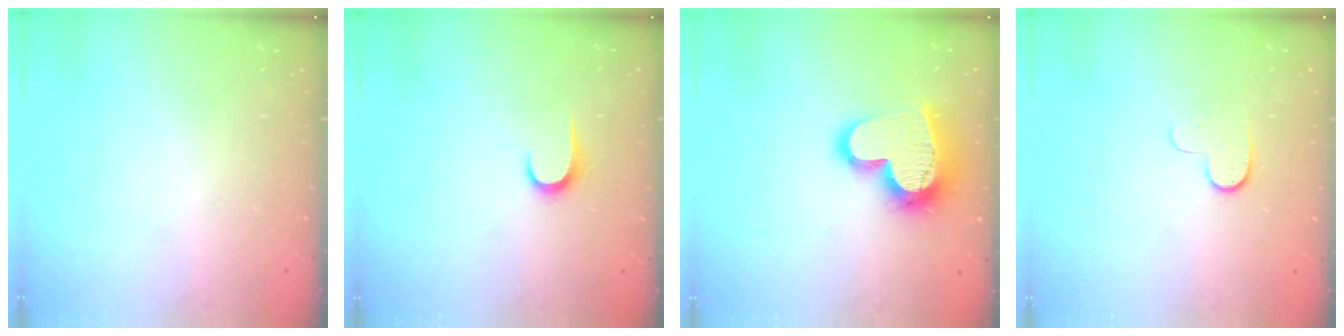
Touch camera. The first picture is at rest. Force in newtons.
{"total": 6.1, "press": 6.1, "slide": 0.6}
{"total": 17.9, "press": 17.8, "slide": 1.7}
{"total": 5.4, "press": 5.3, "slide": 1.2}